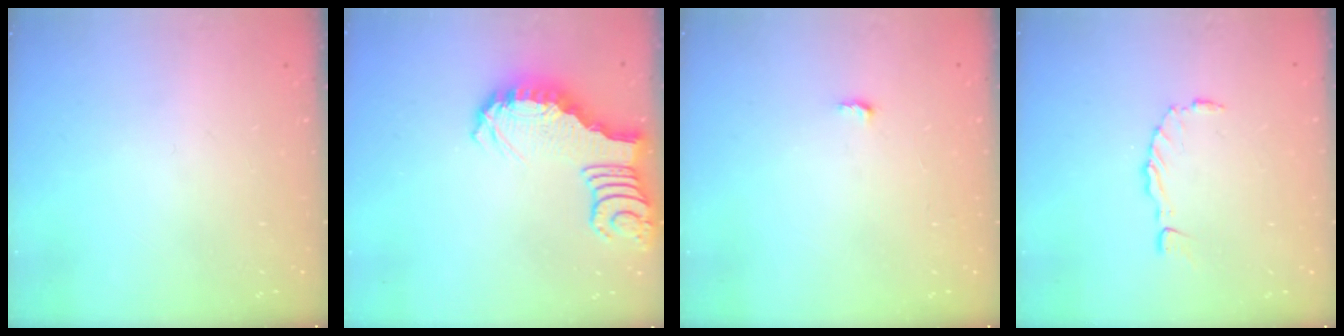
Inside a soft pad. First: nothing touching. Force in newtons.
{"total": 2.8, "press": 2.8, "slide": 0.5}
{"total": 3.0, "press": 3.0, "slide": 0.2}
{"total": 1.5, "press": 1.5, "slide": 0.2}